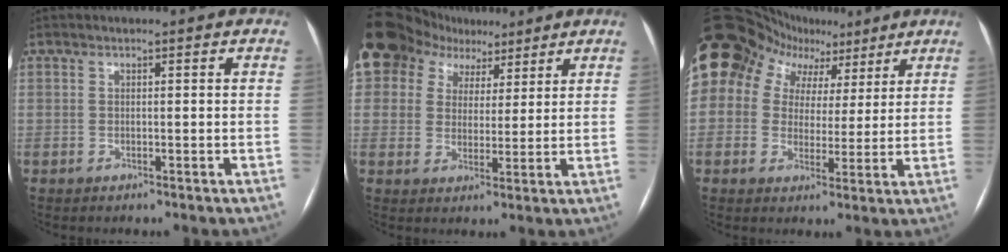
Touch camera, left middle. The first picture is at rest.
{"total": 20.0, "force": [12.0, 14.4, 7.1], "torque": [-0.212, 0.075, 0.217]}
{"total": 20.1, "force": [11.0, 14.9, 7.9], "torque": [-0.188, 0.088, 0.183]}